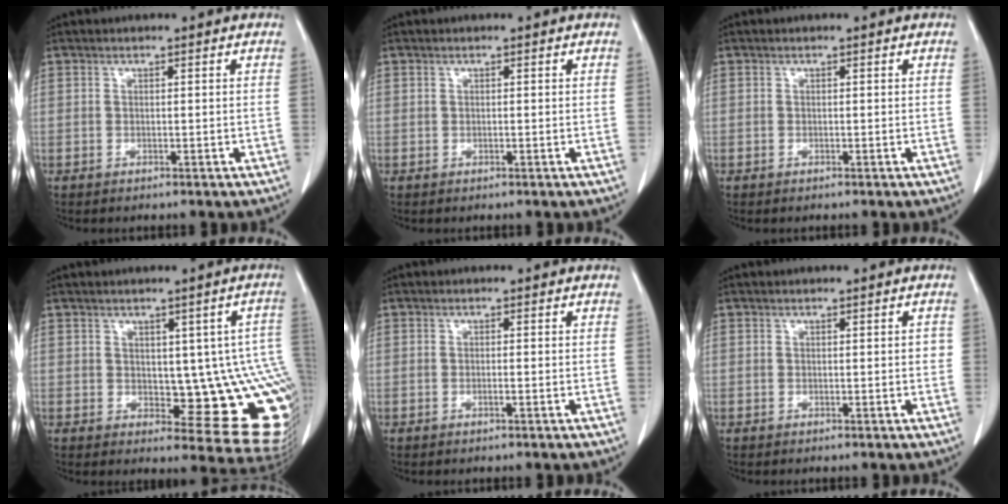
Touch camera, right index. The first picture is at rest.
{"total": 0.0}
{"total": 0.0}
{"total": 13.1, "force": [-0.4, 5.0, 12.1], "torque": [-0.098, 0.010, 0.008]}
{"total": 0.7, "force": [-0.3, 0.0, 0.6], "torque": [-0.014, 0.000, -0.005]}
{"total": 1.0, "force": [0.1, 0.4, 0.9], "torque": [-0.007, 0.002, 0.001]}